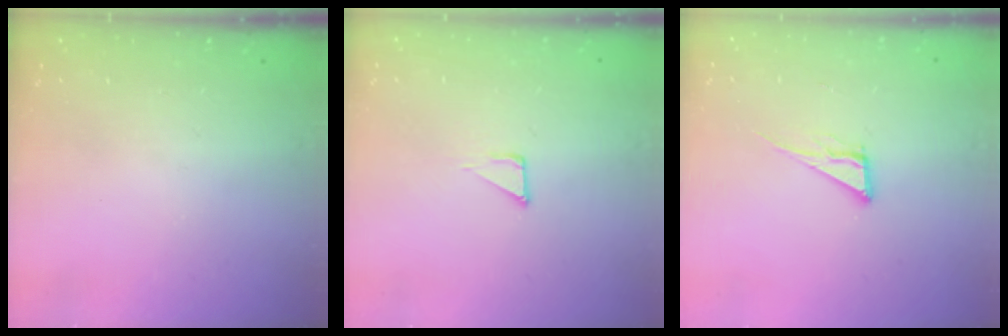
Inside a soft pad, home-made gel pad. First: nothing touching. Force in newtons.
{"total": 2.3, "press": 2.3, "slide": 0.1}
{"total": 6.8, "press": 6.8, "slide": 0.2}